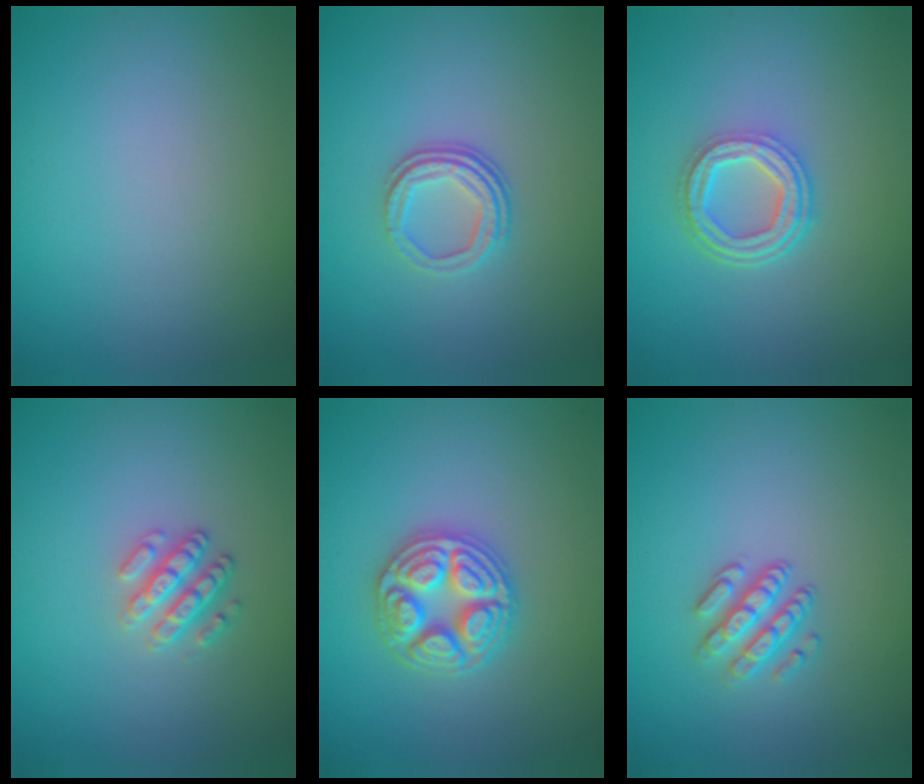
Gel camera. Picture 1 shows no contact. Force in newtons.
{"total": 3.1, "press": 2.2, "slide": 2.2}
{"total": 4.4, "press": 3.4, "slide": 2.8}
{"total": 2.5, "press": 2.4, "slide": 0.8}
{"total": 4.9, "press": 4.8, "slide": 0.7}
{"total": 2.7, "press": 2.4, "slide": 1.2}